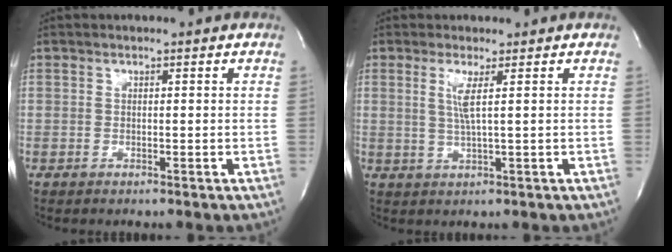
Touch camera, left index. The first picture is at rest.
{"total": 2.6, "force": [0.7, -0.3, 2.5], "torque": [-0.057, -0.010, 0.015]}